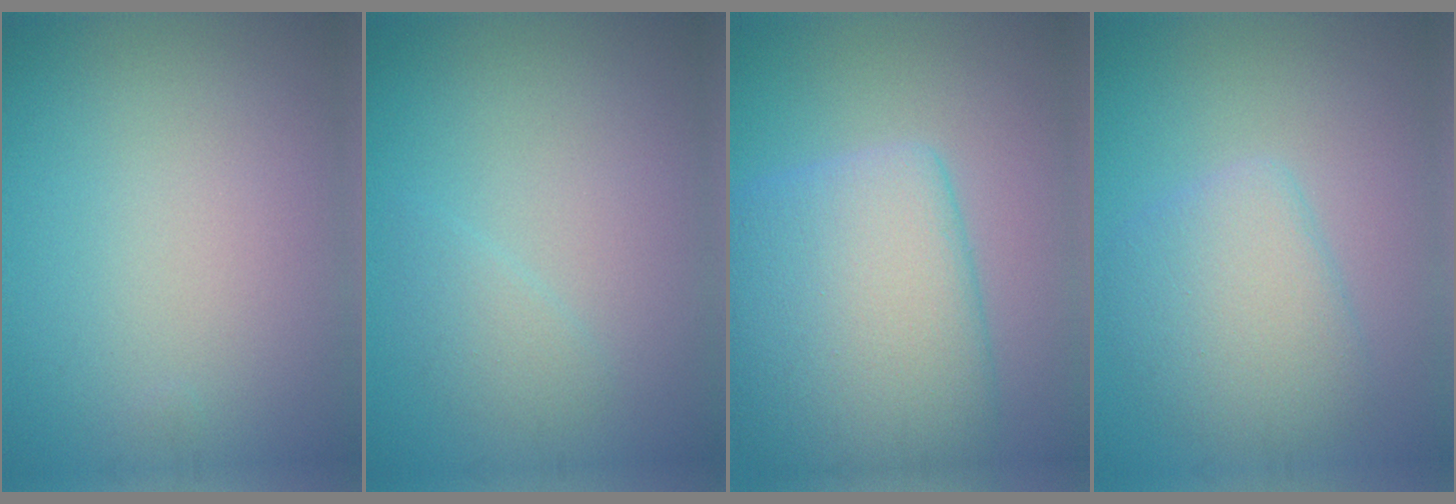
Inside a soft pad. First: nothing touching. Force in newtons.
{"total": 1.3, "press": 1.3, "slide": 0.1}
{"total": 9.6, "press": 9.6, "slide": 0.3}
{"total": 4.4, "press": 4.4, "slide": 0.2}